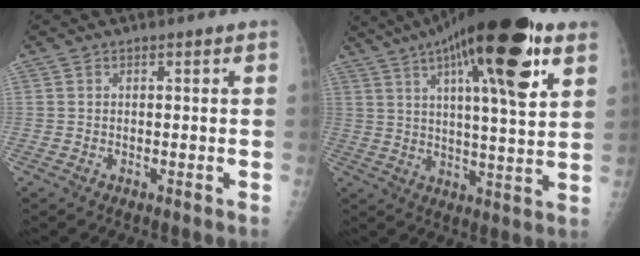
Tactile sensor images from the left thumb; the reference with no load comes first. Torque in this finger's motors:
{"motor_torque": [0.63, 0.86, 1.82, -0.93, 0.56]}